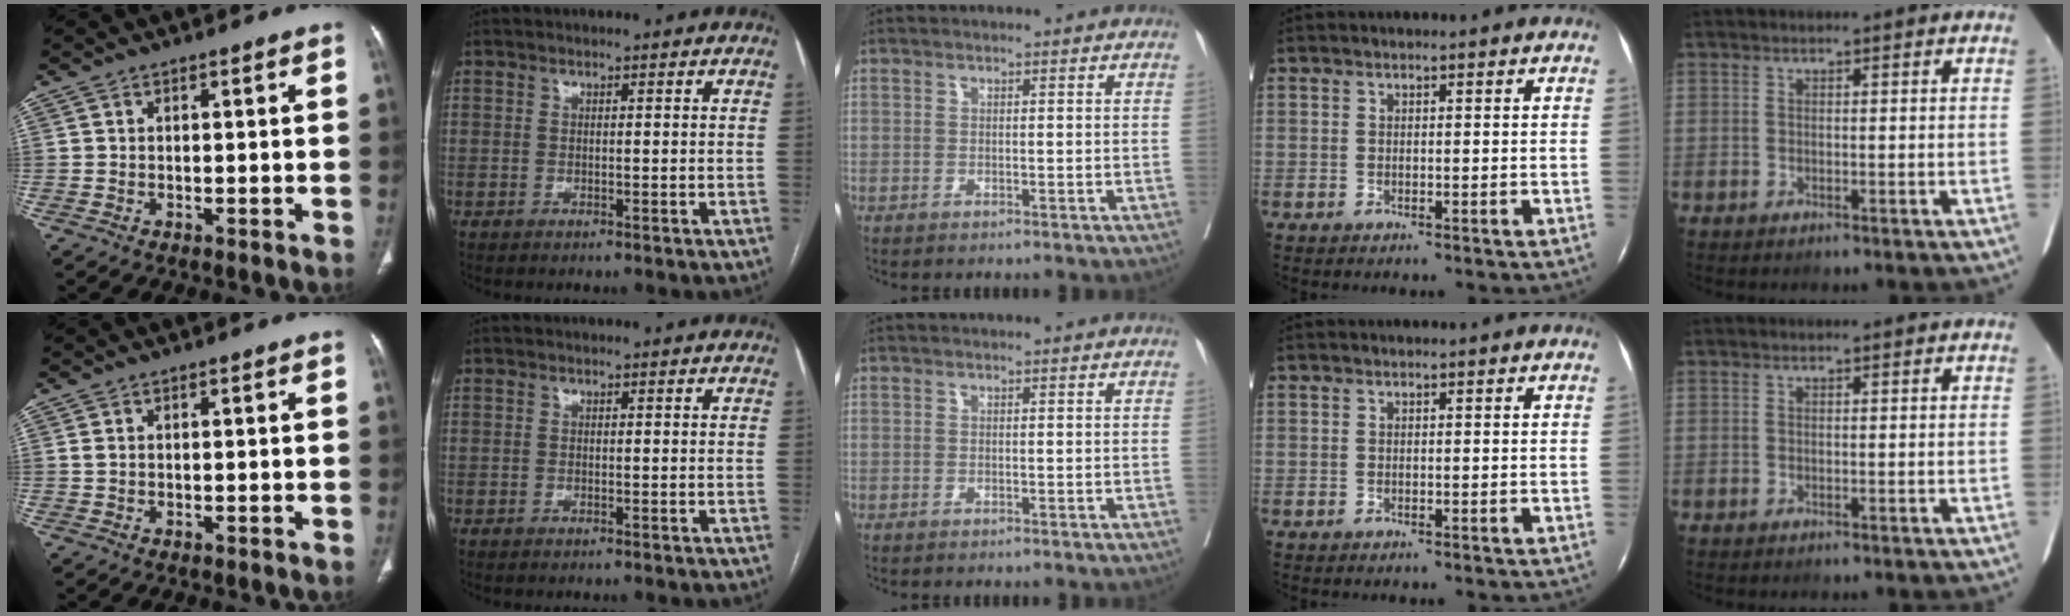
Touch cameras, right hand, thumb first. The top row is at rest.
{"thumb": {"total": 1.6, "force": [-0.6, 1.3, 0.7], "torque": [-0.017, 0.003, -0.012]}}